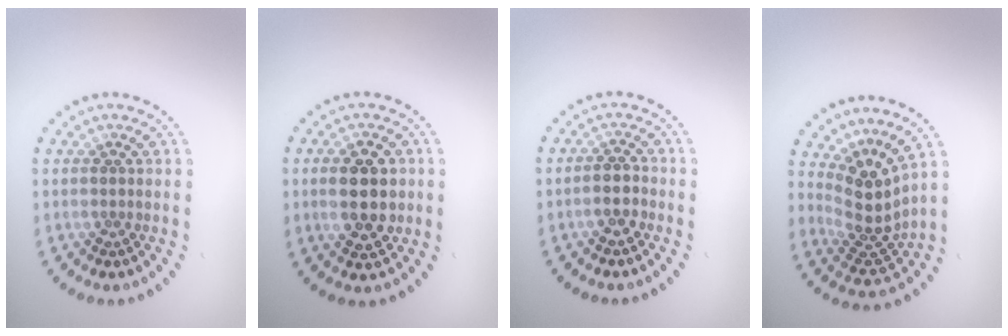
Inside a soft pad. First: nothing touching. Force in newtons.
{"total": 5.0, "press": 5.0, "slide": 0.3}
{"total": 2.1, "press": 1.9, "slide": 0.9}
{"total": 4.1, "press": 2.9, "slide": 2.9}